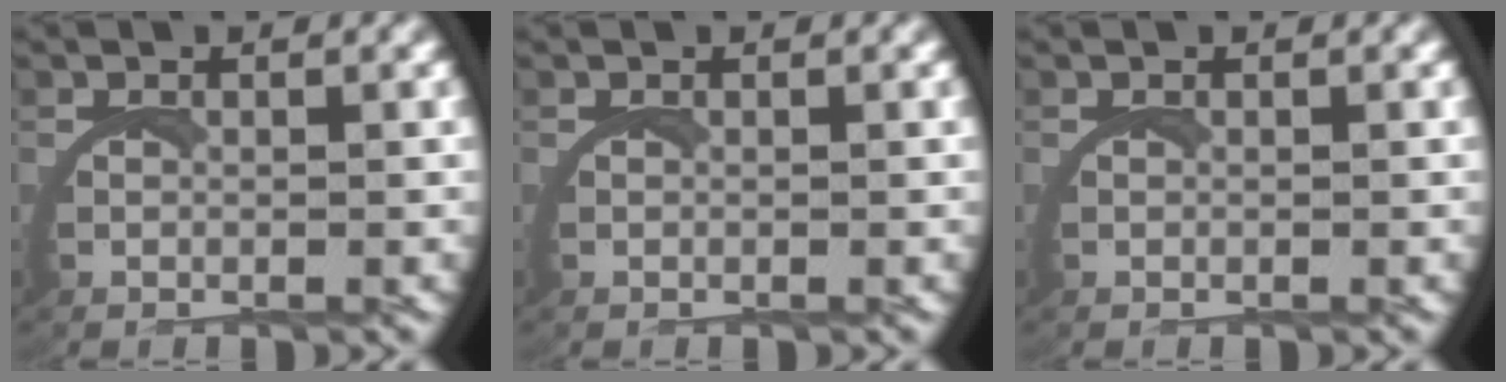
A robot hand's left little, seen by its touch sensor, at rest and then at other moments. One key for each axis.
{"total": 0.0}
{"total": 0.0}